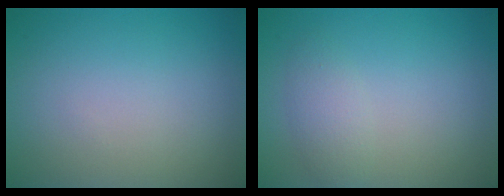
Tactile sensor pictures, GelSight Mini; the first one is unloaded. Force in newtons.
{"total": 1.9, "press": 1.9, "slide": 0.1}